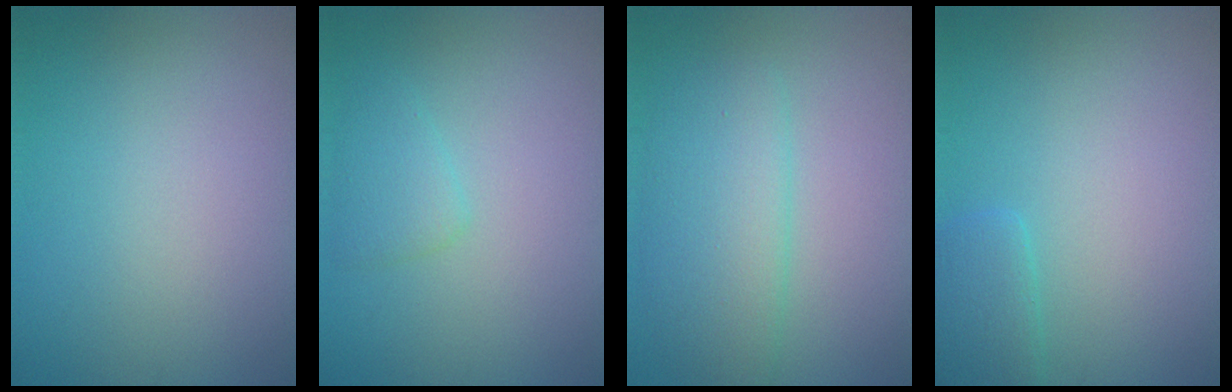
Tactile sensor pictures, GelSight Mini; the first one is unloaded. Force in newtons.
{"total": 1.8, "press": 1.8, "slide": 0.2}
{"total": 4.0, "press": 4.0, "slide": 0.4}
{"total": 1.9, "press": 1.8, "slide": 0.3}